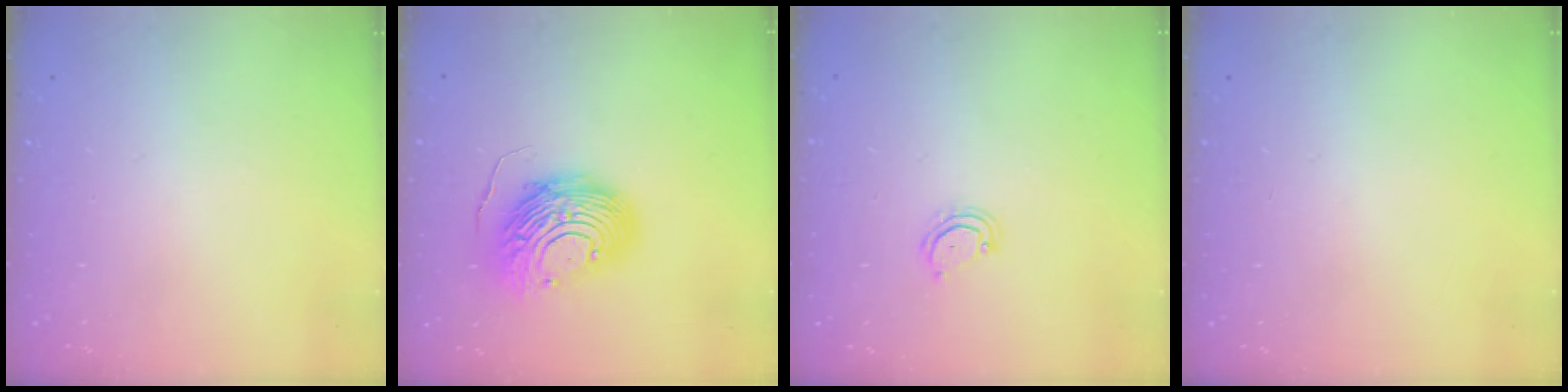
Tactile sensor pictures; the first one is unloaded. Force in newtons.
{"total": 14.0, "press": 14.0, "slide": 1.3}
{"total": 4.1, "press": 4.1, "slide": 0.3}
{"total": 0.0}